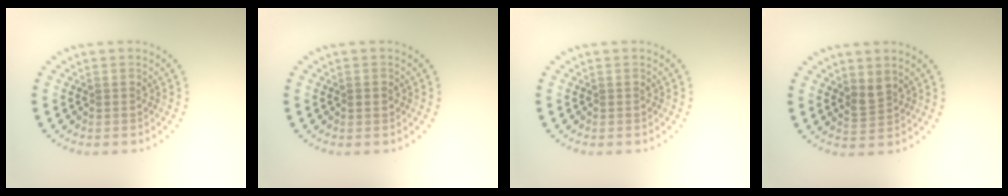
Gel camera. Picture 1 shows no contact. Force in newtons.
{"total": 1.1, "press": 1.1, "slide": 0.0}
{"total": 0.0}
{"total": 1.5, "press": 1.2, "slide": 1.0}